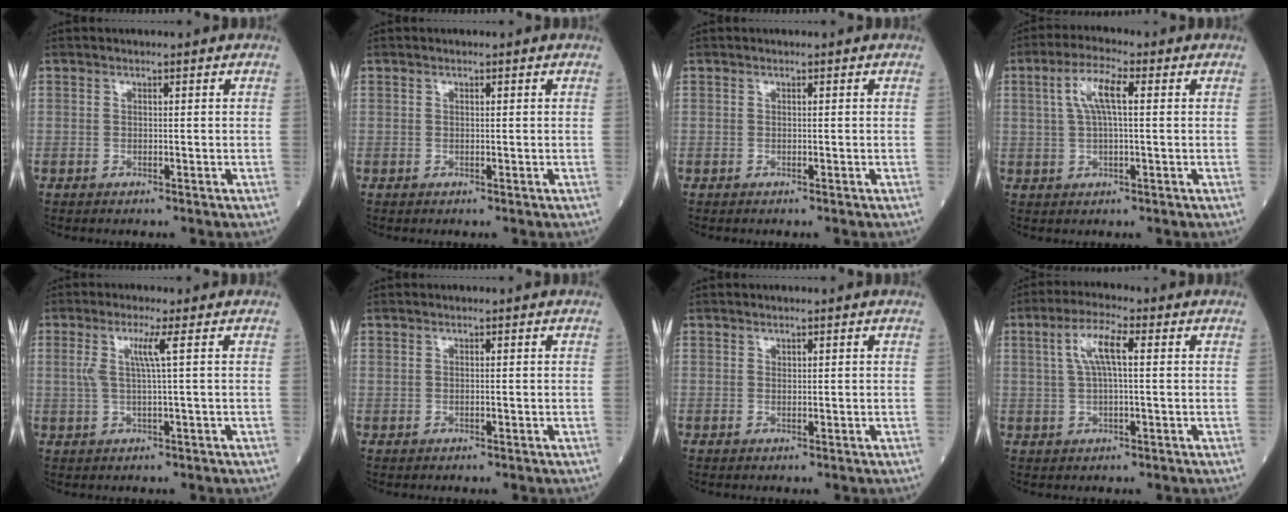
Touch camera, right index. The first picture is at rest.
{"total": 0.0}
{"total": 0.0}
{"total": 6.0, "force": [1.5, 1.2, 5.6], "torque": [-0.118, 0.017, 0.031]}
{"total": 3.8, "force": [1.0, -0.7, 3.6], "torque": [-0.079, 0.002, 0.021]}
{"total": 0.0}
{"total": 0.0}
{"total": 5.8, "force": [1.5, 1.1, 5.5], "torque": [-0.115, 0.017, 0.030]}